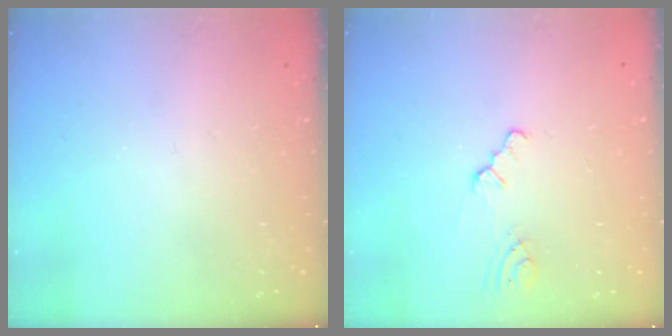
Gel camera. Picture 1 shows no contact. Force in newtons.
{"total": 1.0, "press": 1.0, "slide": 0.2}